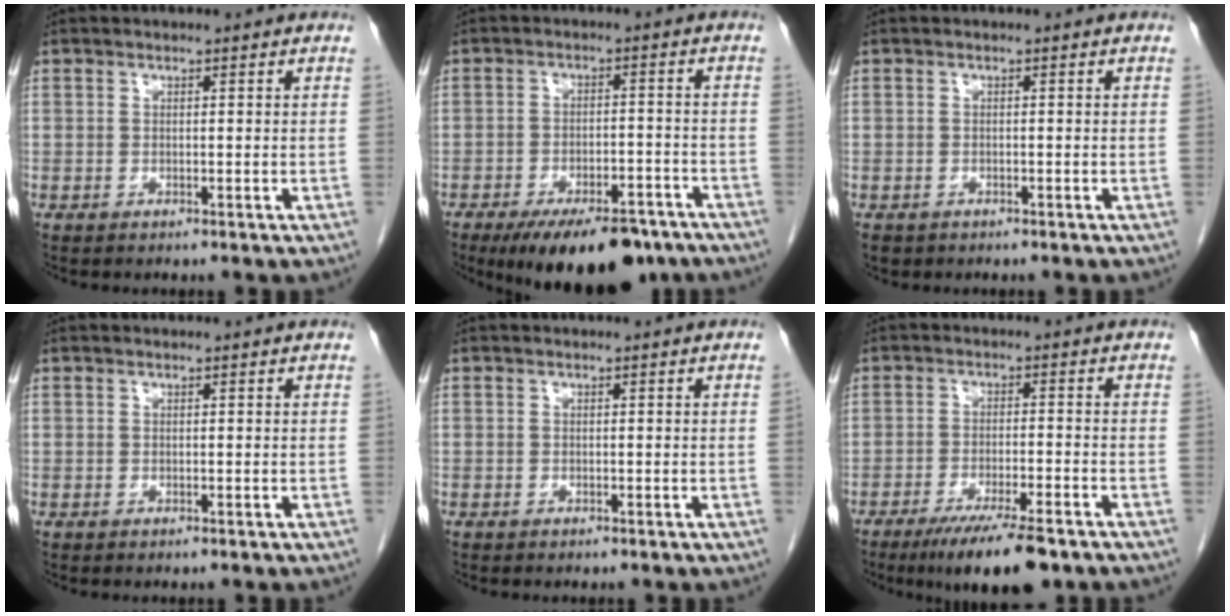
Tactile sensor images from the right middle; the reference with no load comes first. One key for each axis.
{"total": 13.7, "fx": -10.4, "fy": 4.8, "fz": 7.5, "tx": -0.093, "ty": -0.002, "tz": -0.152}
{"total": 1.6, "fx": -1.1, "fy": 1.1, "fz": 0.4, "tx": -0.012, "ty": 0.000, "tz": -0.014}
{"total": 0.0}
{"total": 0.0}
{"total": 10.1, "fx": -7.3, "fy": 1.4, "fz": 6.9, "tx": -0.106, "ty": -0.020, "tz": -0.114}